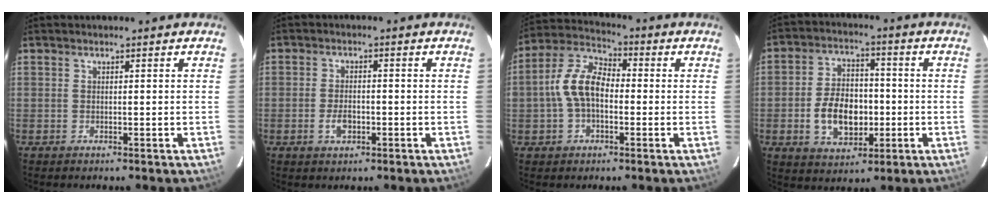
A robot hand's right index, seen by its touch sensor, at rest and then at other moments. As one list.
[{"total": 3.5, "force": [-1.3, 2.1, 2.5], "torque": [-0.052, 0.000, -0.021]}, {"total": 9.7, "force": [-1.0, 6.0, 7.6], "torque": [-0.160, 0.024, -0.021]}, {"total": 11.1, "force": [-2.4, 7.3, 8.0], "torque": [-0.161, 0.016, -0.029]}]